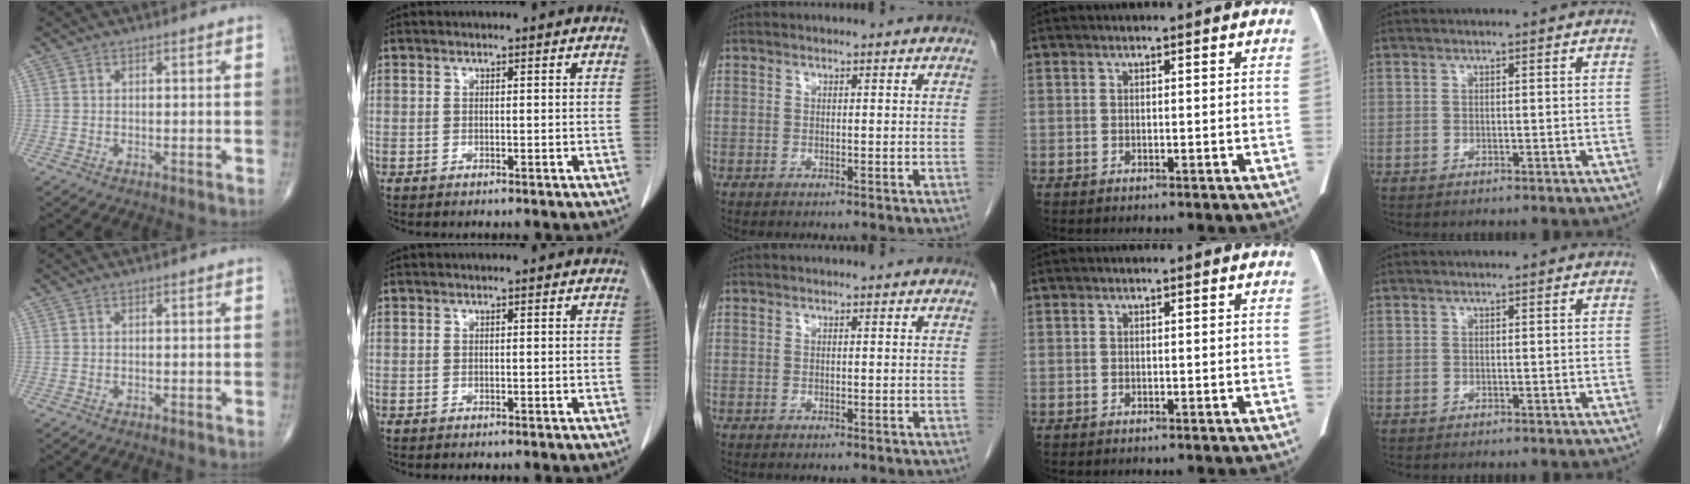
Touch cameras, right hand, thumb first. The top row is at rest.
{}